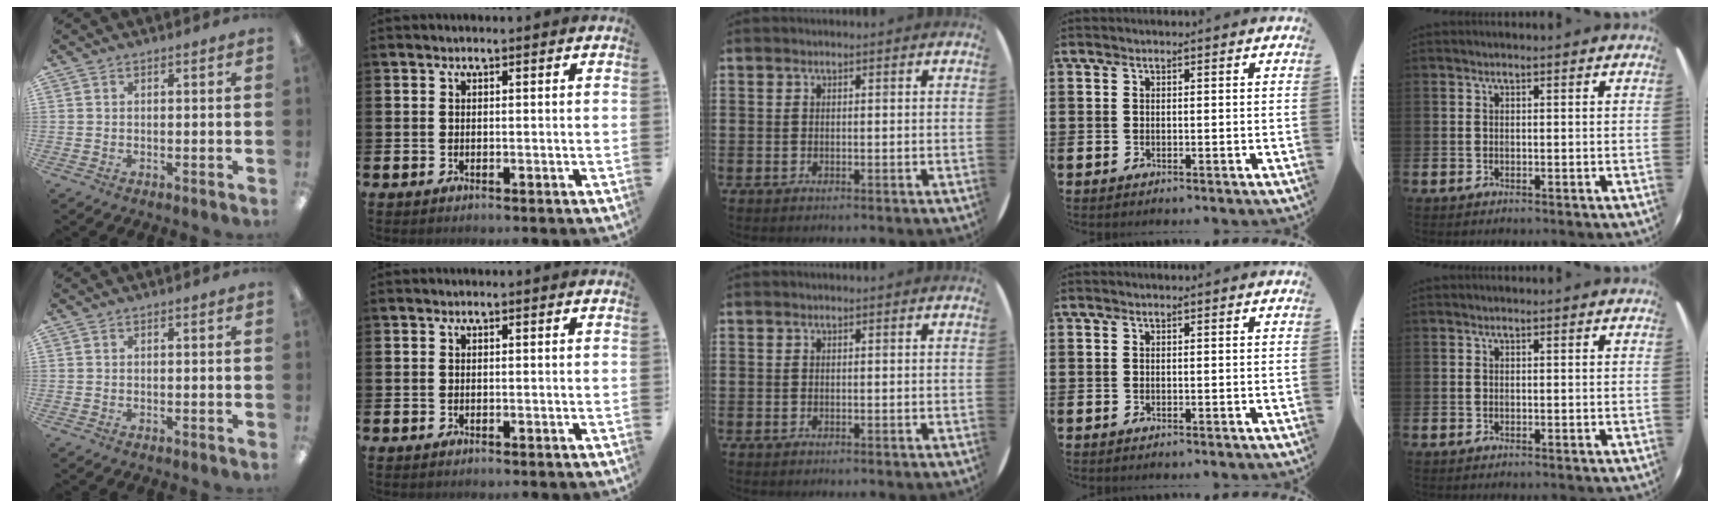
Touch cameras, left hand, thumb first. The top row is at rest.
{}